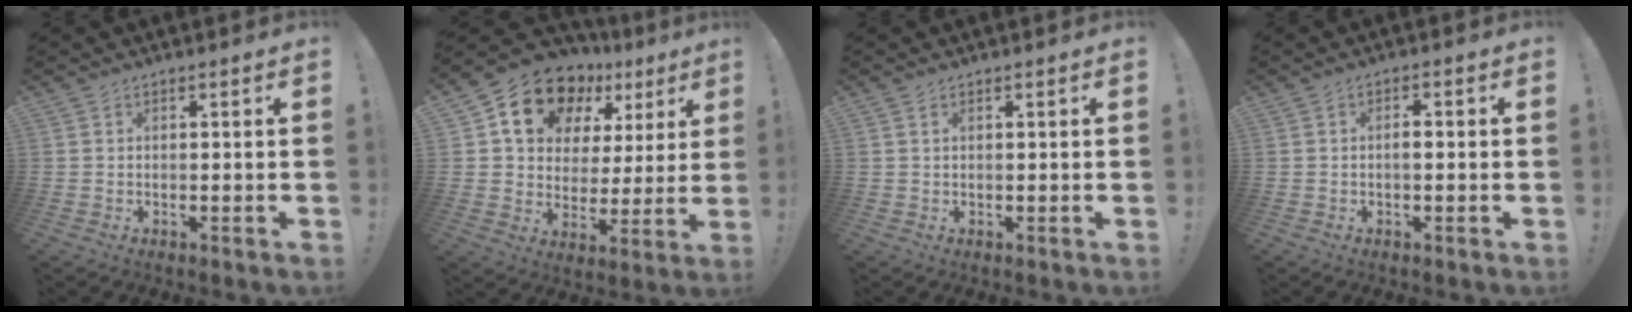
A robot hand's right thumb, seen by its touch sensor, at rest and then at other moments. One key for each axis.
{"total": 16.2, "fx": 9.6, "fy": 10.2, "fz": 8.1, "tx": -0.132, "ty": -0.054, "tz": 0.174}
{"total": 0.8, "fx": 0.4, "fy": 0.3, "fz": 0.6, "tx": -0.011, "ty": 0.001, "tz": 0.006}
{"total": 2.2, "fx": -0.7, "fy": 0.8, "fz": 1.9, "tx": -0.035, "ty": 0.008, "tz": -0.014}